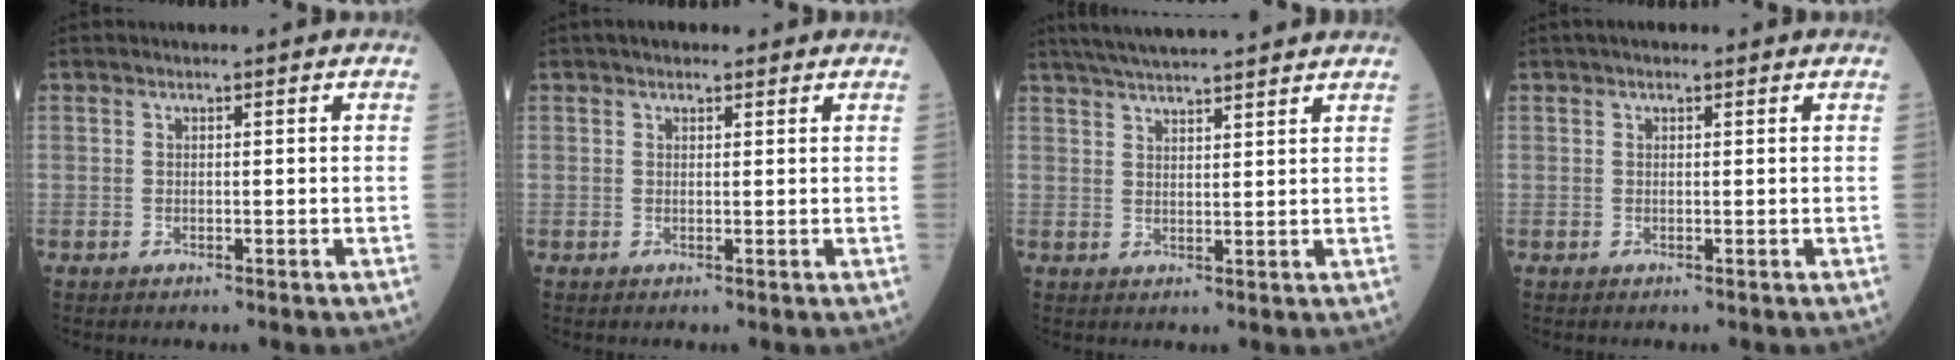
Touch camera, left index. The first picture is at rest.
{"total": 2.8, "force": [2.0, 1.3, 1.4], "torque": [-0.020, 0.020, 0.025]}
{"total": 11.7, "force": [10.4, 1.1, 5.4], "torque": [-0.091, 0.032, 0.151]}
{"total": 1.4, "force": [0.9, 0.7, 0.9], "torque": [-0.020, 0.011, 0.010]}